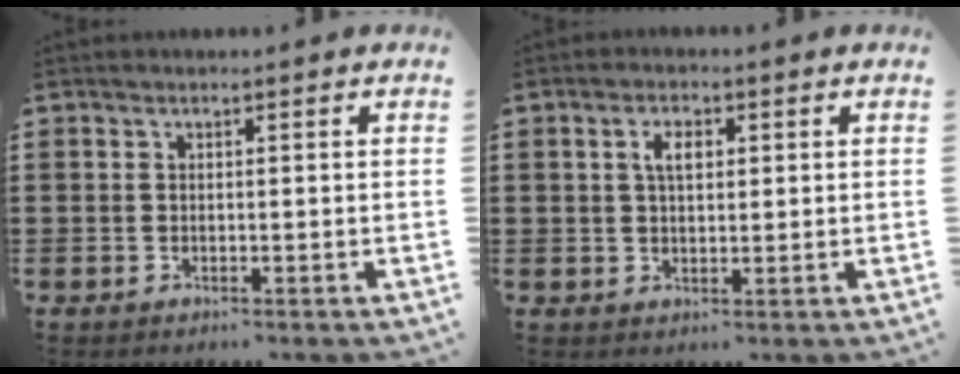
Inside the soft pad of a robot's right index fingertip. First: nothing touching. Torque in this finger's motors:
{"motor_torque": [0.24, -0.15, 0.10, 0.06]}